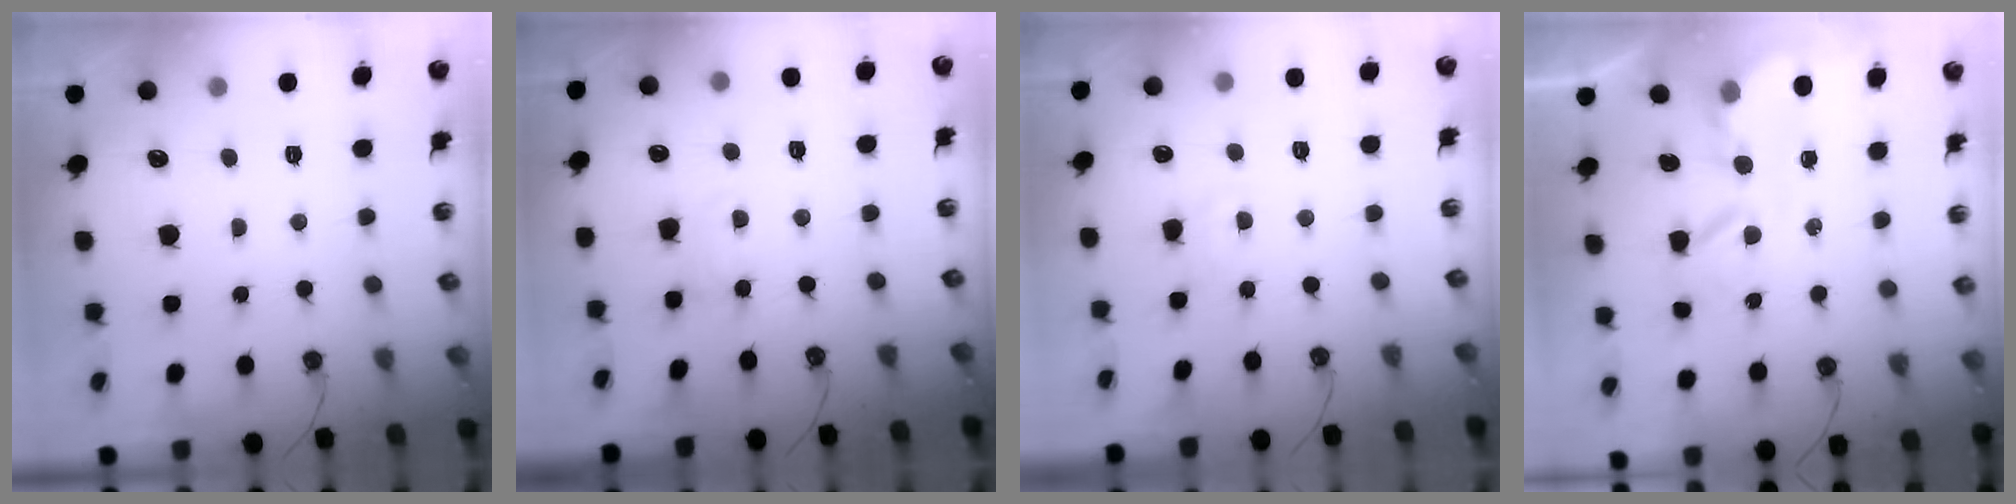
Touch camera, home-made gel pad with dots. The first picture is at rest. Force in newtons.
{"total": 1.9, "press": 1.9, "slide": 0.2}
{"total": 1.7, "press": 1.7, "slide": 0.3}
{"total": 5.3, "press": 5.3, "slide": 0.4}